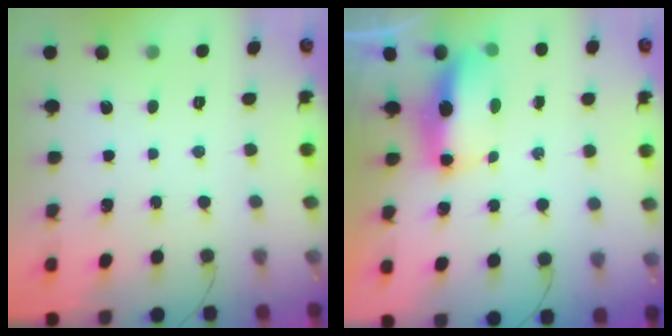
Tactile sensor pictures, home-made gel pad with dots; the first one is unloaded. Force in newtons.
{"total": 9.1, "press": 8.0, "slide": 4.3}